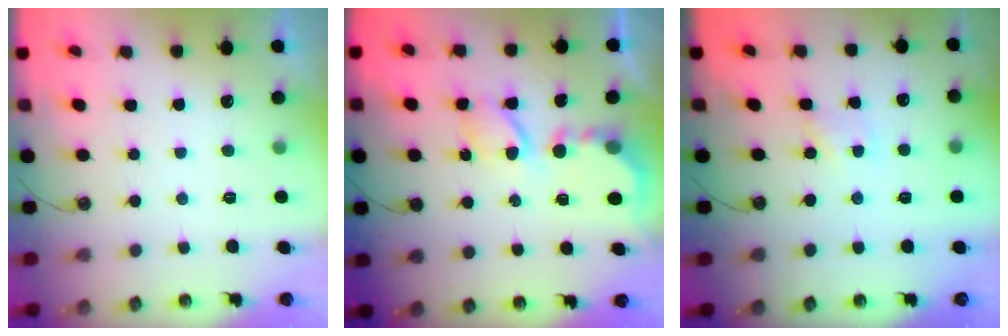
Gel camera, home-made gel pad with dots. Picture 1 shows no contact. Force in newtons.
{"total": 8.2, "press": 8.2, "slide": 0.7}
{"total": 2.7, "press": 2.7, "slide": 0.4}